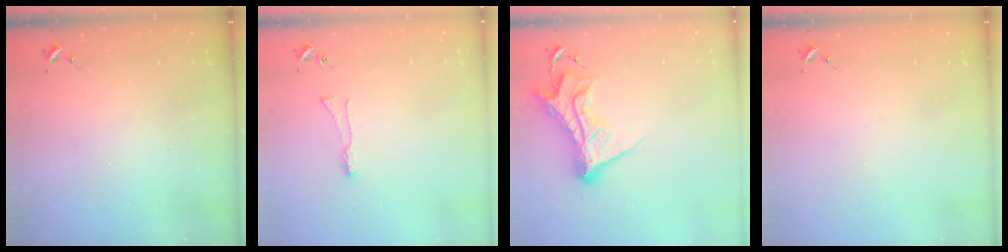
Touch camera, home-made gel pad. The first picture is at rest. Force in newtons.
{"total": 6.0, "press": 6.0, "slide": 0.7}
{"total": 14.0, "press": 14.0, "slide": 1.2}
{"total": 0.0}